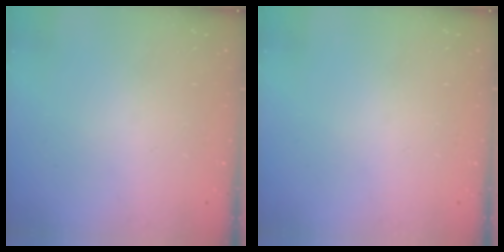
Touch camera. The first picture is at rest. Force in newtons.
{"total": 0.0}